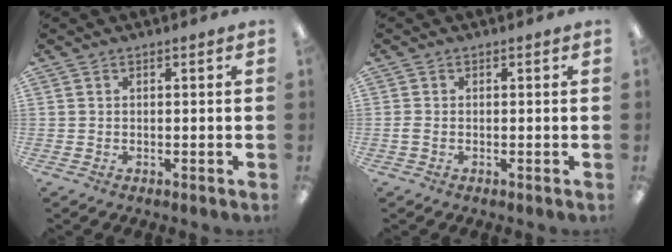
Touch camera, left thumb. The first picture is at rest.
{"total": 1.0, "force": [-0.2, 0.6, 0.7], "torque": [-0.013, 0.001, -0.004]}